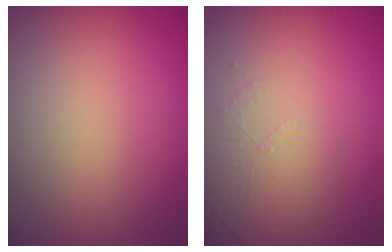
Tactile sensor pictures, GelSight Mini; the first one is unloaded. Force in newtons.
{"total": 1.5, "press": 0.9, "slide": 1.2}